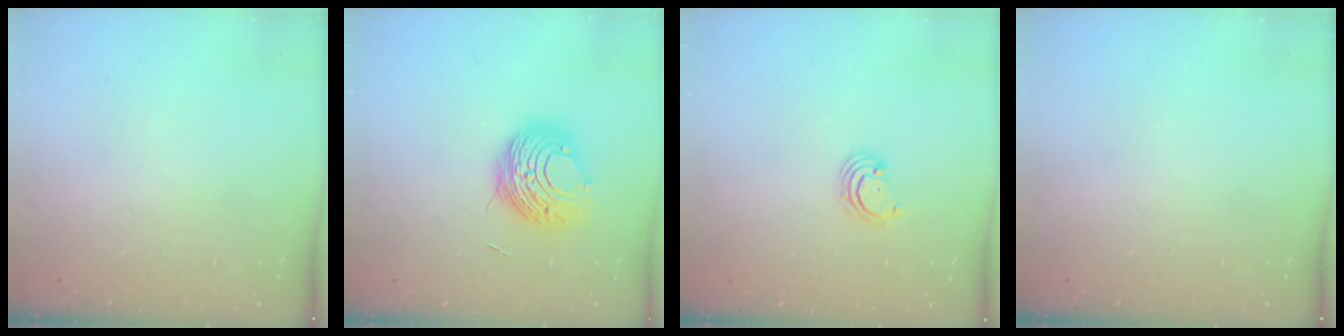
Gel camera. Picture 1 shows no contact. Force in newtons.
{"total": 10.1, "press": 10.1, "slide": 0.7}
{"total": 2.3, "press": 2.3, "slide": 0.1}
{"total": 0.0}